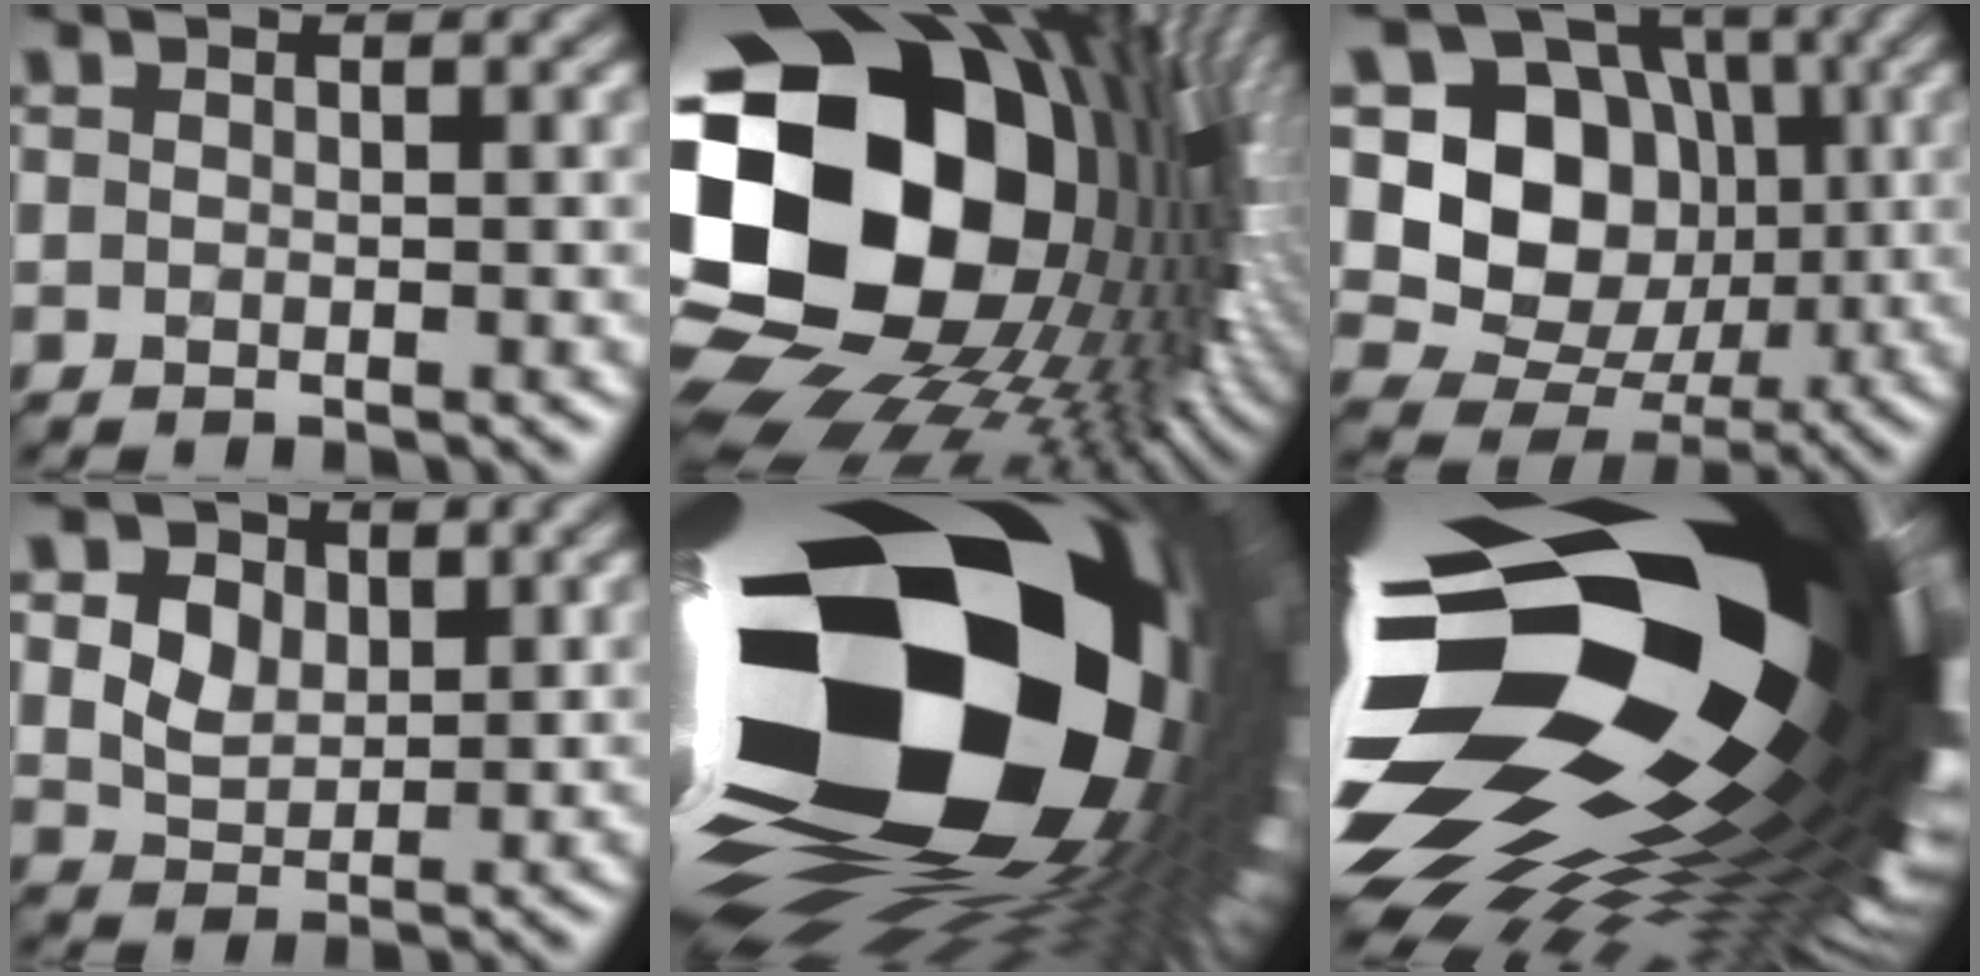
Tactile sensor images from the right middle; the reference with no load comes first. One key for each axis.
{"total": 22.4, "fx": -0.8, "fy": 16.0, "fz": 15.6, "tx": -0.312, "ty": -0.046, "tz": -0.012}
{"total": 11.5, "fx": 0.3, "fy": 9.6, "fz": 6.5, "tx": -0.114, "ty": 0.002, "tz": -0.020}
{"total": 4.9, "fx": 1.7, "fy": 3.7, "fz": 2.7, "tx": -0.072, "ty": 0.009, "tz": 0.030}
{"total": 23.0, "fx": -2.6, "fy": 13.3, "fz": 18.6, "tx": -0.297, "ty": -0.002, "tz": -0.072}
{"total": 21.6, "fx": -1.8, "fy": 11.1, "fz": 18.4, "tx": -0.332, "ty": -0.047, "tz": -0.053}